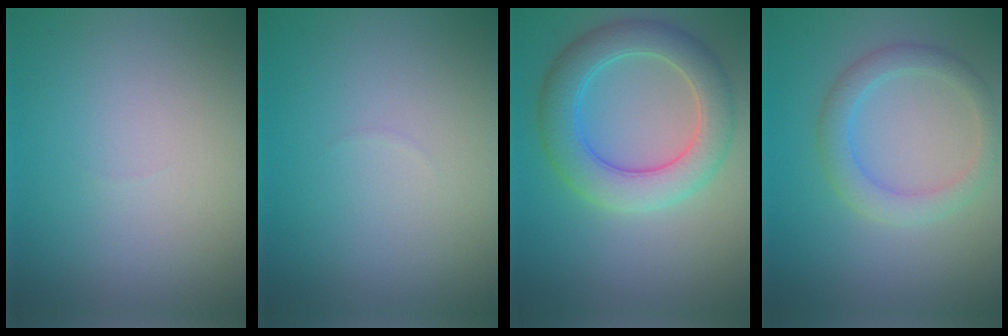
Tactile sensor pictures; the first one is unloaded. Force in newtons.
{"total": 0.0}
{"total": 5.8, "press": 5.8, "slide": 0.3}
{"total": 2.9, "press": 2.9, "slide": 0.2}